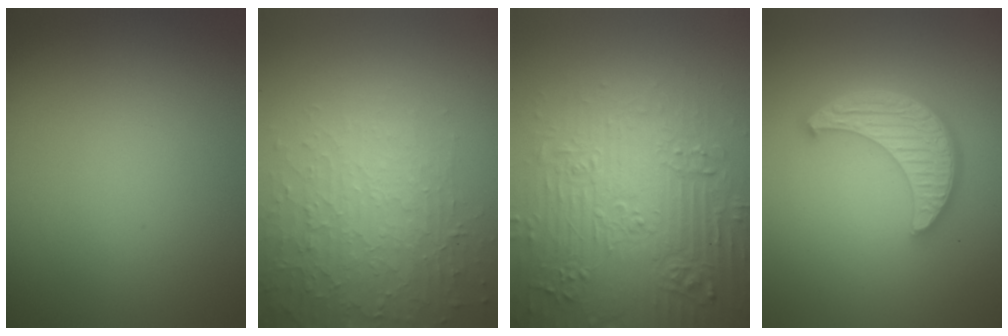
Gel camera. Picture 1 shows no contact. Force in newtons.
{"total": 4.1, "press": 4.0, "slide": 0.8}
{"total": 7.8, "press": 7.6, "slide": 1.9}
{"total": 5.4, "press": 4.3, "slide": 3.2}